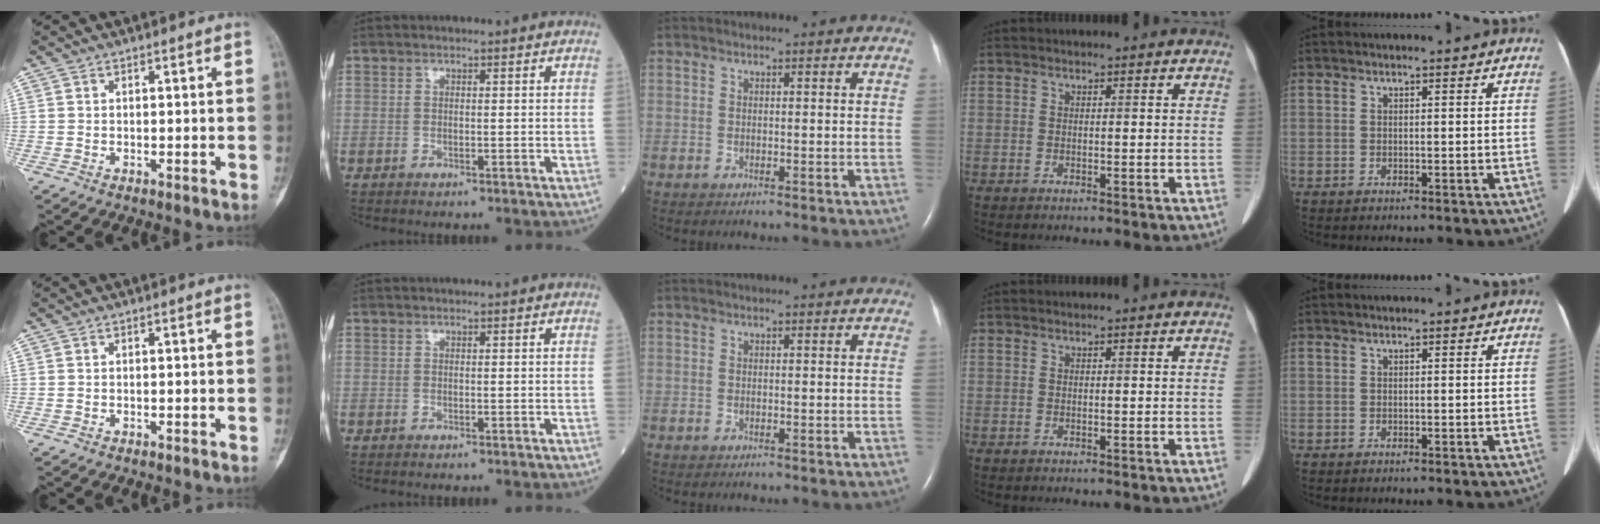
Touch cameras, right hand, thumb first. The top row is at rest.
{}